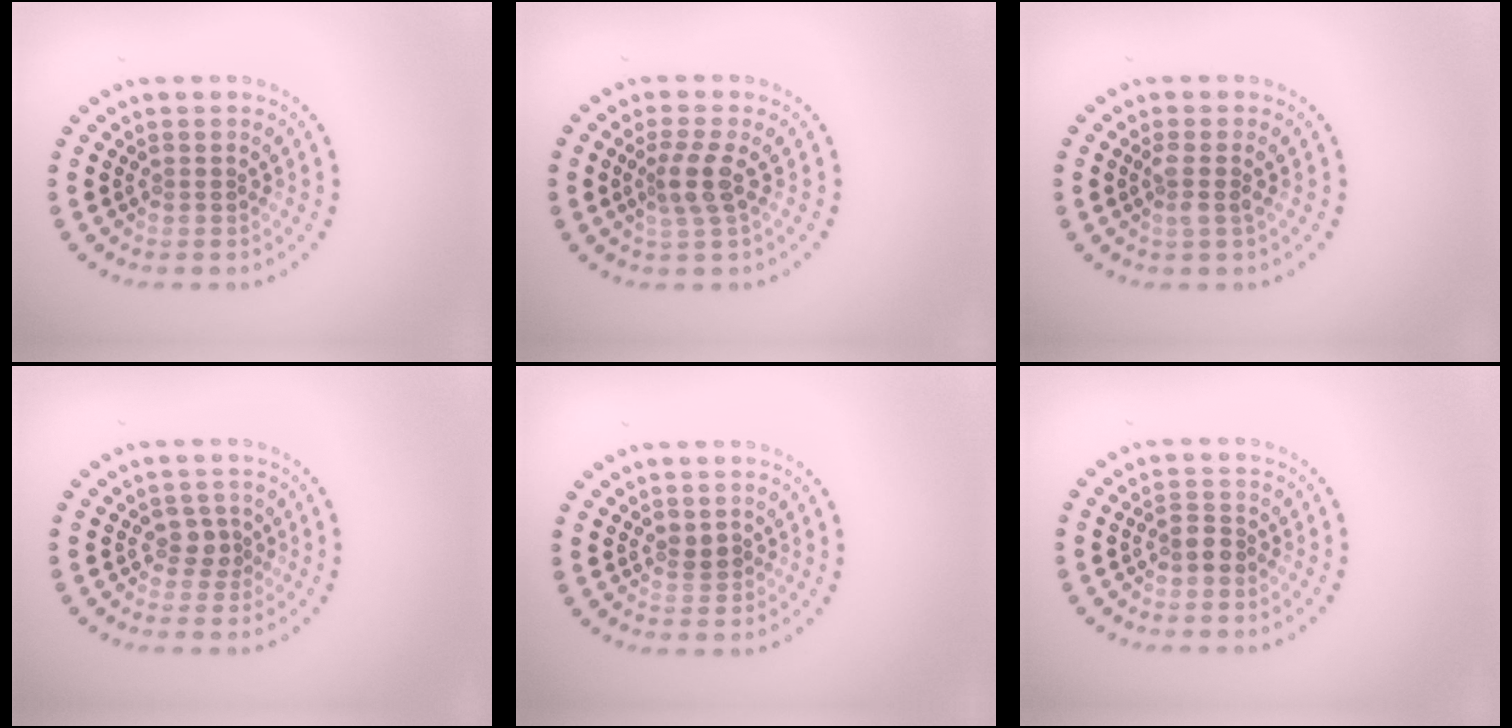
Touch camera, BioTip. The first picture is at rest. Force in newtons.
{"total": 2.4, "press": 1.9, "slide": 1.5}
{"total": 1.6, "press": 1.3, "slide": 1.0}
{"total": 1.6, "press": 1.3, "slide": 0.9}
{"total": 1.2, "press": 1.1, "slide": 0.4}
{"total": 1.7, "press": 1.4, "slide": 0.8}